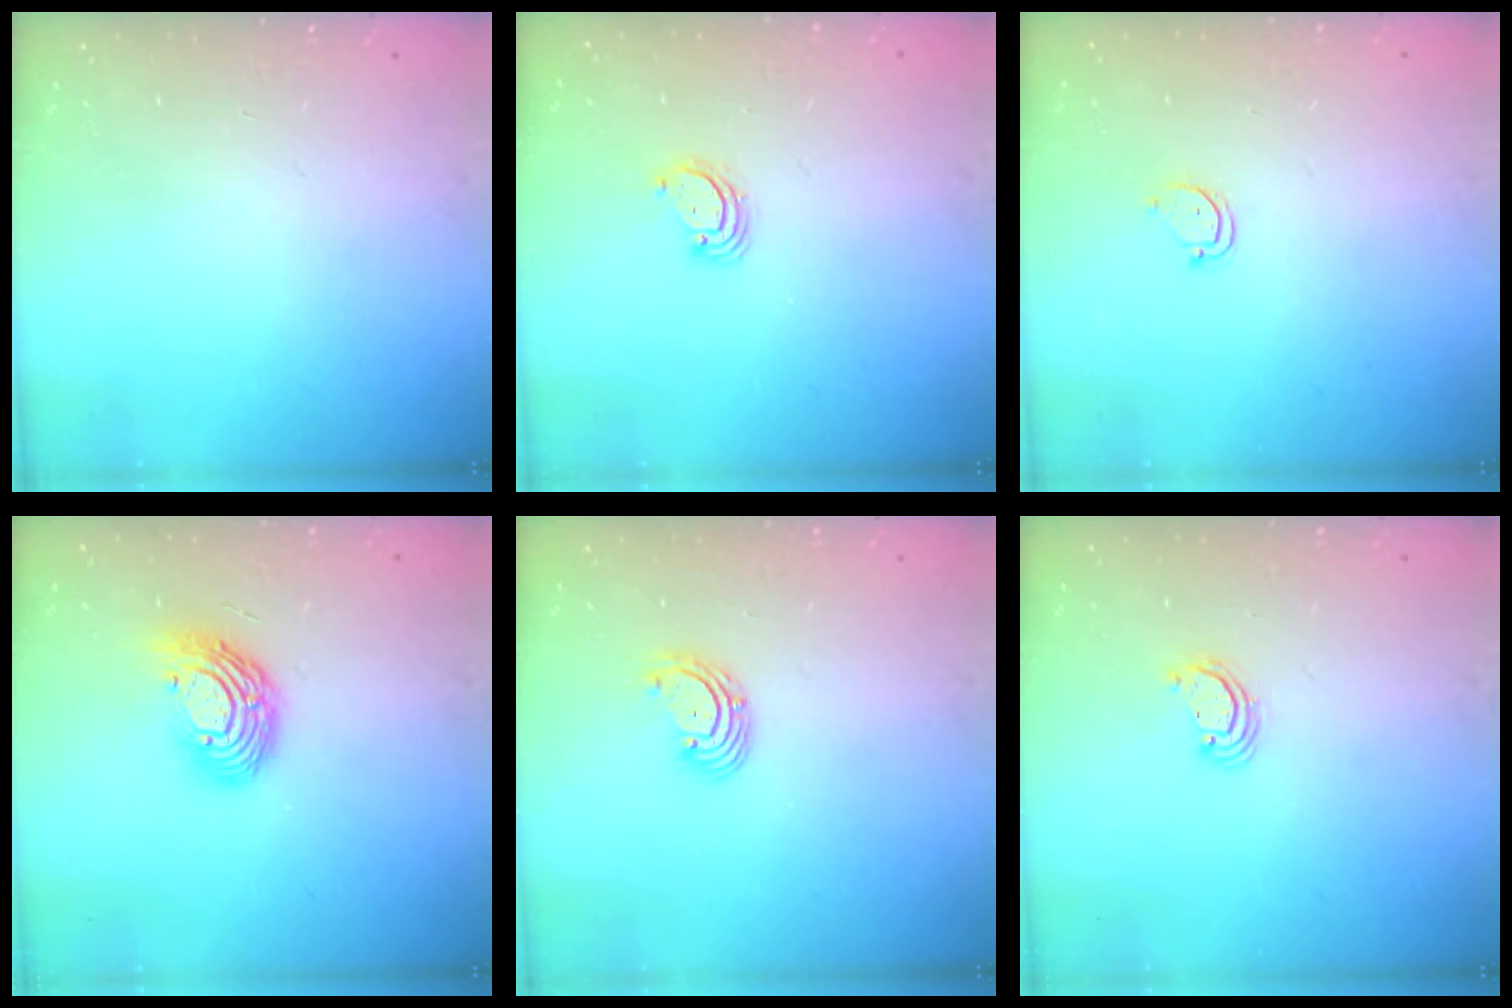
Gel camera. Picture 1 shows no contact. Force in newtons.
{"total": 2.9, "press": 2.9, "slide": 0.3}
{"total": 3.6, "press": 3.6, "slide": 0.2}
{"total": 12.1, "press": 12.1, "slide": 1.0}
{"total": 2.9, "press": 2.9, "slide": 0.1}
{"total": 2.2, "press": 2.2, "slide": 0.1}